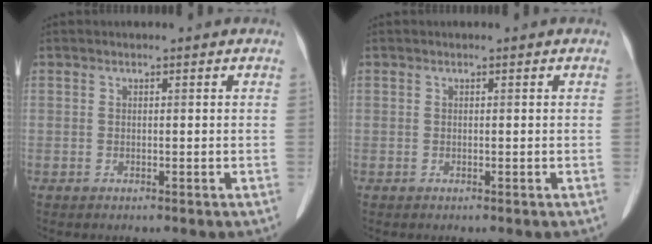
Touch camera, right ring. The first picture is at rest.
{"total": 0.0}